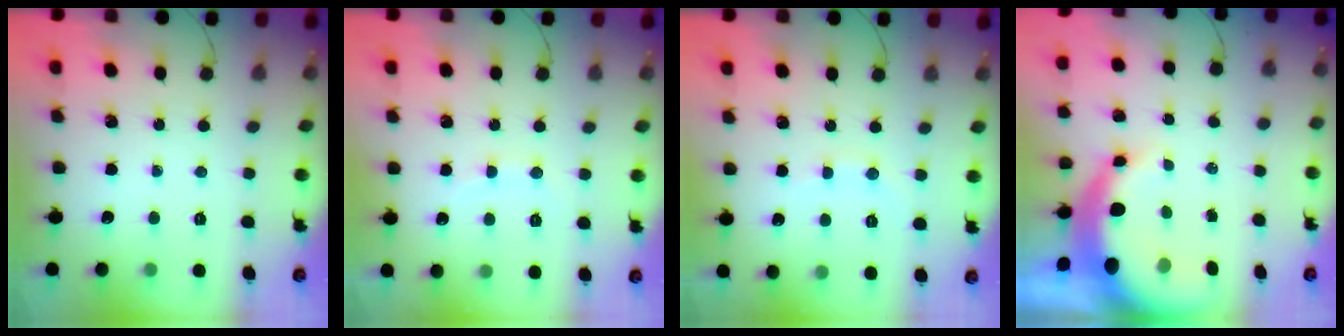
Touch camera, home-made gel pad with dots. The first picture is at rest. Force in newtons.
{"total": 3.7, "press": 3.6, "slide": 0.9}
{"total": 6.5, "press": 6.4, "slide": 1.3}
{"total": 10.3, "press": 10.1, "slide": 2.1}